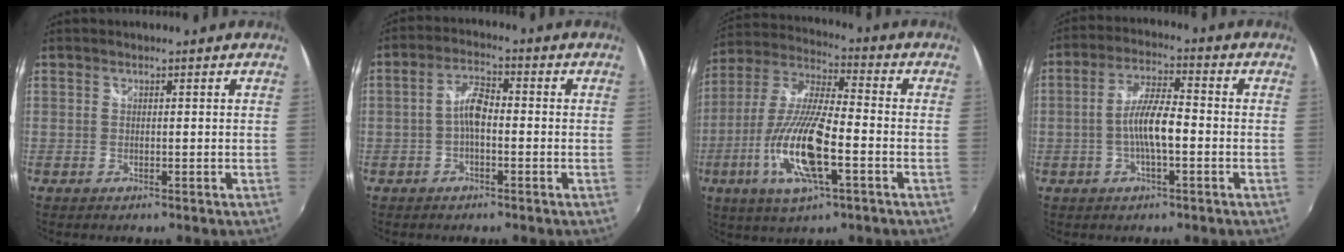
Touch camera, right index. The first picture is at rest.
{"total": 4.5, "force": [-1.2, 1.8, 3.9], "torque": [-0.079, 0.015, -0.026]}
{"total": 17.2, "force": [-5.7, 4.4, 15.6], "torque": [-0.326, -0.017, -0.114]}
{"total": 7.8, "force": [-1.8, 1.7, 7.4], "torque": [-0.145, 0.008, -0.034]}